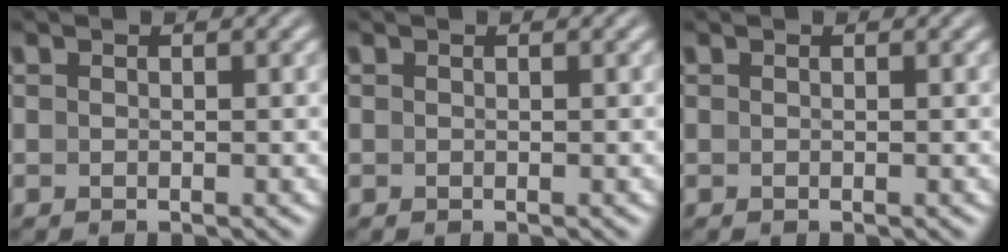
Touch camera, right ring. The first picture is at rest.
{"total": 0.0}
{"total": 0.0}